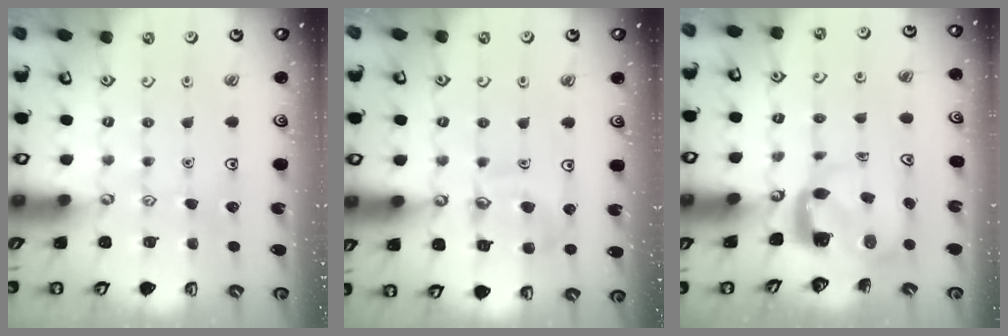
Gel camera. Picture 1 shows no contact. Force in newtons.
{"total": 12.2, "press": 12.1, "slide": 1.1}
{"total": 4.0, "press": 4.0, "slide": 0.4}